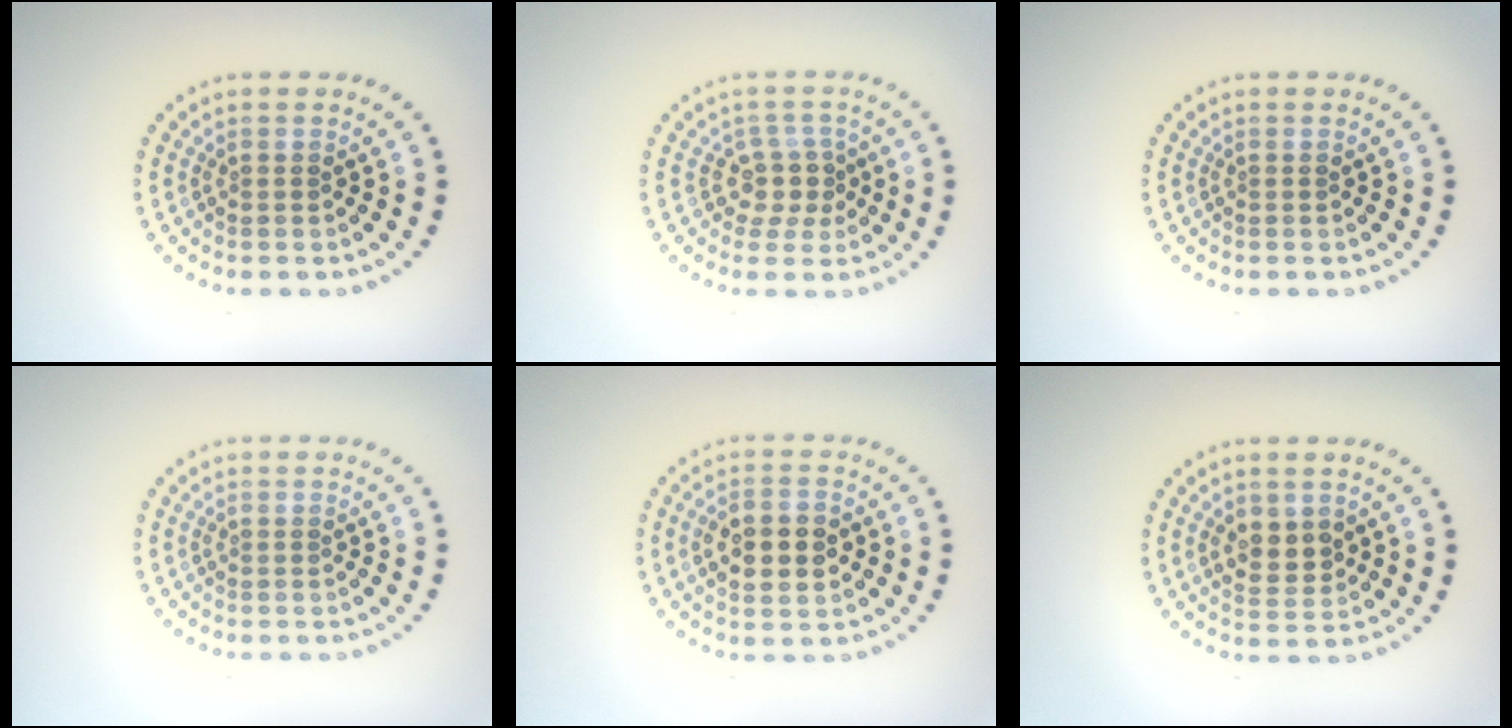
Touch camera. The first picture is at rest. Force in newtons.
{"total": 2.5, "press": 1.9, "slide": 1.6}
{"total": 0.0}
{"total": 0.0}
{"total": 4.6, "press": 4.6, "slide": 0.2}
{"total": 2.6, "press": 2.5, "slide": 0.7}